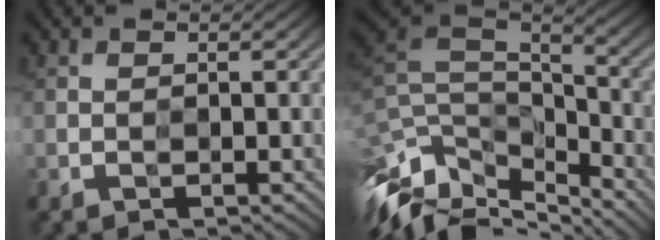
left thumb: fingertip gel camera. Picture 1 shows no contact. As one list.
[{"total": 12.7, "force": [-6.6, 6.1, 9.0], "torque": [-0.236, -0.007, -0.113]}]